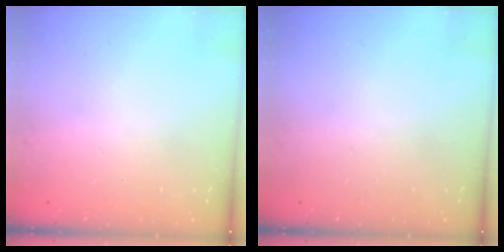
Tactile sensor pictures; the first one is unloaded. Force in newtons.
{"total": 0.0}